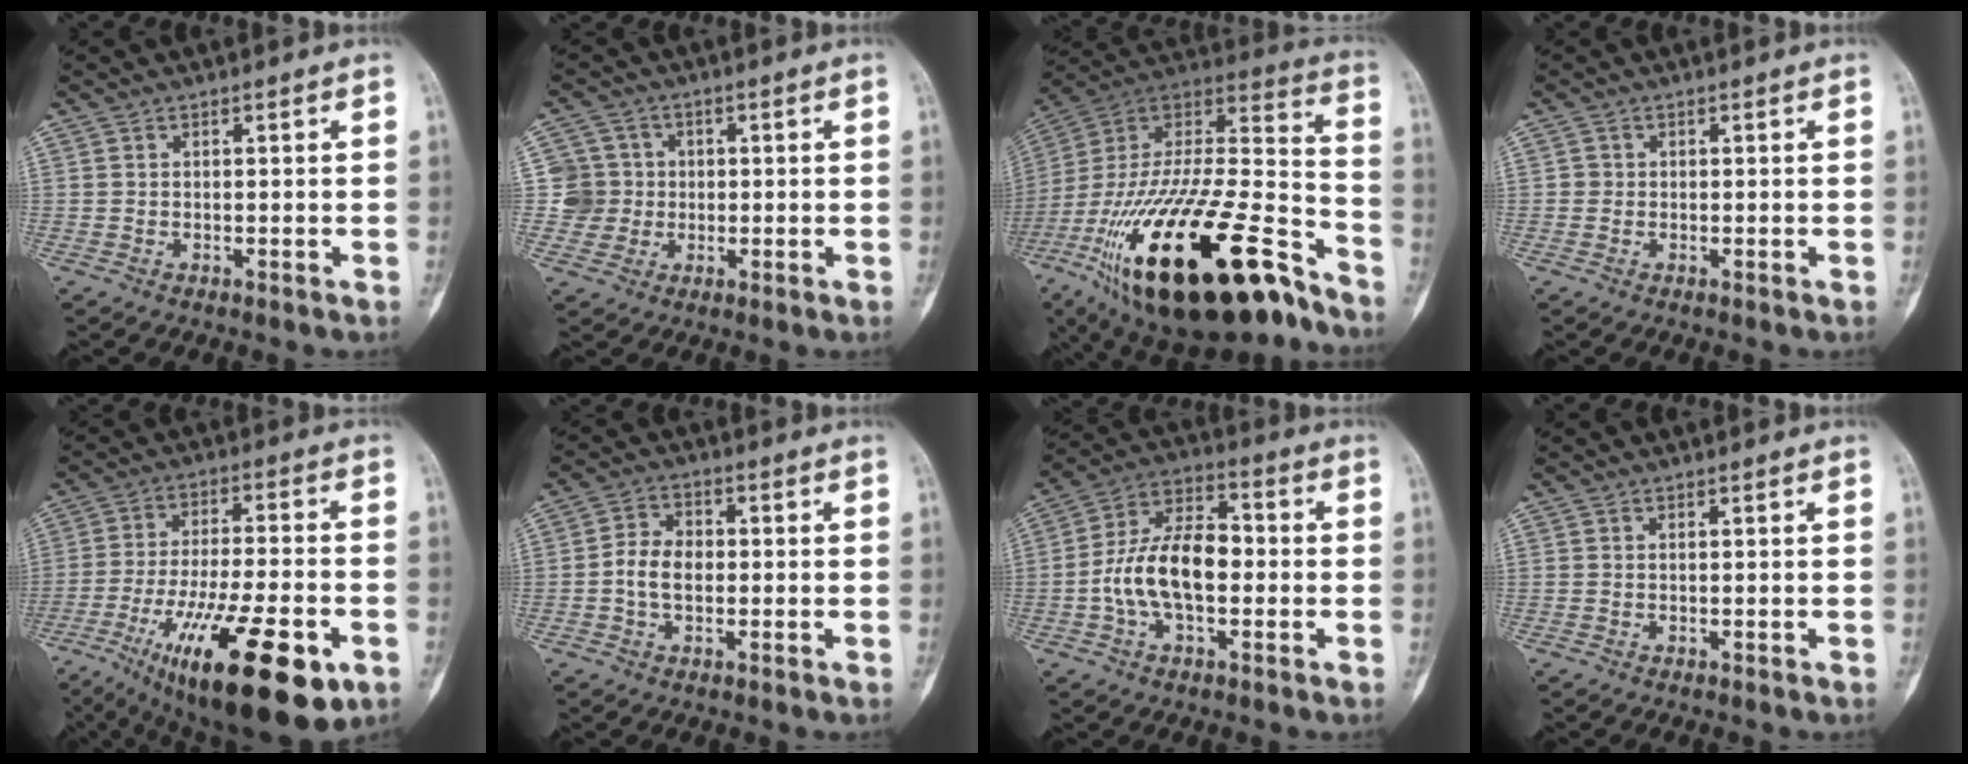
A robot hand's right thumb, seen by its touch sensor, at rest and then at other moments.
{"total": 6.3, "force": [0.2, 6.3, 0.3], "torque": [0.031, 0.012, -0.001]}
{"total": 39.5, "force": [-20.8, 14.8, 30.1], "torque": [-0.534, 0.041, -0.344]}
{"total": 1.0, "force": [-0.1, 1.0, 0.1], "torque": [0.004, 0.004, -0.002]}
{"total": 24.5, "force": [-10.8, 7.8, 20.6], "torque": [-0.327, 0.016, -0.164]}
{"total": 6.0, "force": [-0.7, 4.2, 4.2], "torque": [-0.069, 0.019, -0.019]}
{"total": 14.1, "force": [-1.6, 7.8, 11.6], "torque": [-0.207, 0.039, -0.034]}
{"total": 0.0}